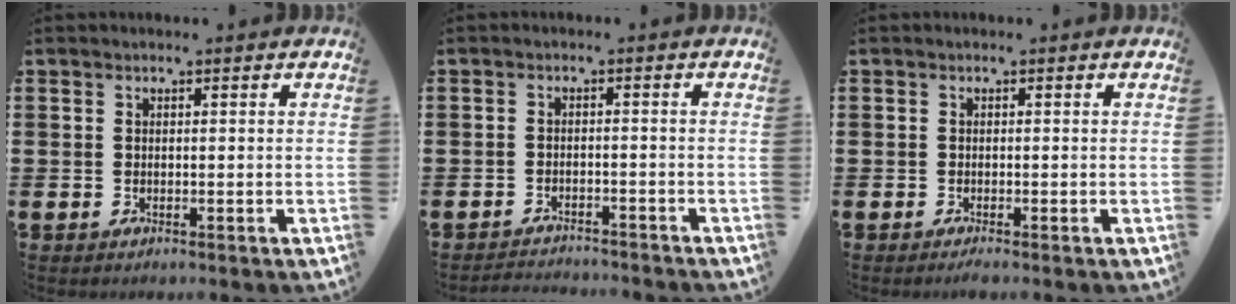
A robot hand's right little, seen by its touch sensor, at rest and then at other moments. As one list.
[{"total": 2.0, "force": [-2.0, -0.1, -0.1], "torque": [-0.002, 0.003, -0.043]}, {"total": 0.6, "force": [-0.4, 0.0, 0.5], "torque": [-0.007, -0.003, -0.008]}]